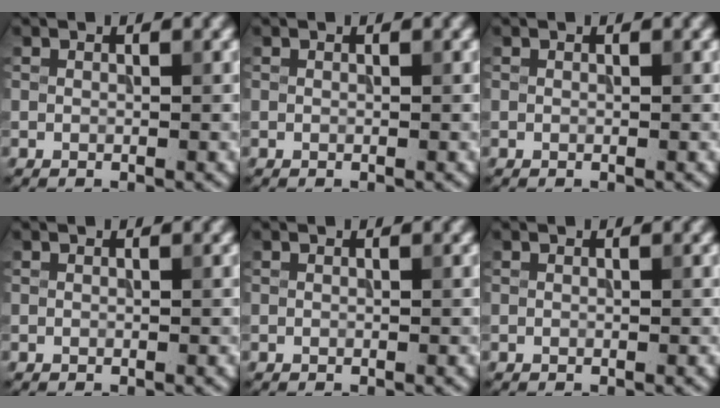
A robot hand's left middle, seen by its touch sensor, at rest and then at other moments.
{"total": 0.0}
{"total": 0.0}
{"total": 0.0}
{"total": 0.0}
{"total": 0.0}